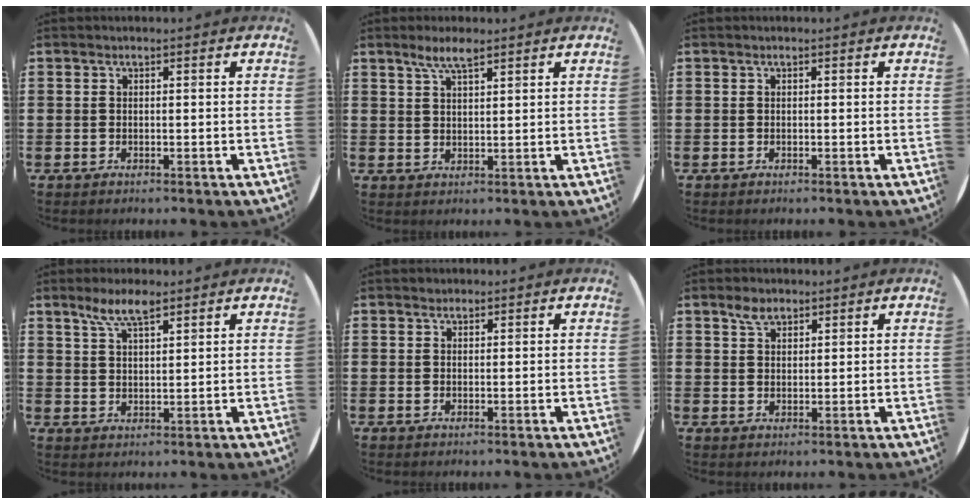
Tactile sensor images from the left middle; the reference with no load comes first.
{"total": 3.8, "force": [2.8, 0.9, 2.4], "torque": [-0.044, 0.003, 0.048]}
{"total": 0.0}
{"total": 5.0, "force": [3.7, 1.4, 3.1], "torque": [-0.068, 0.003, 0.066]}
{"total": 0.7, "force": [0.6, 0.3, -0.1], "torque": [0.001, 0.003, 0.012]}
{"total": 2.5, "force": [1.9, 1.3, 0.9], "torque": [-0.012, 0.001, 0.035]}